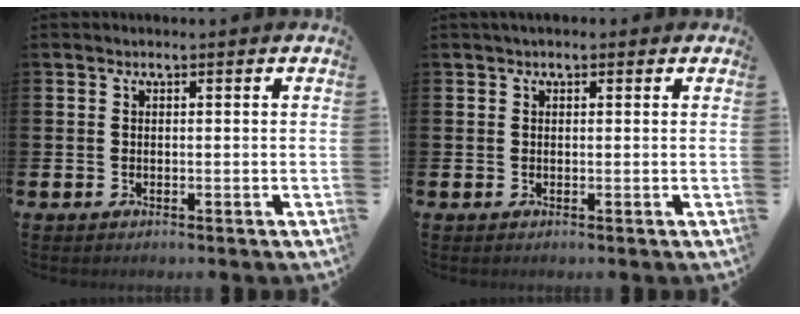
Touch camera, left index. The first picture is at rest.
{"total": 1.0, "force": [0.6, 0.6, 0.5], "torque": [-0.009, 0.008, 0.011]}